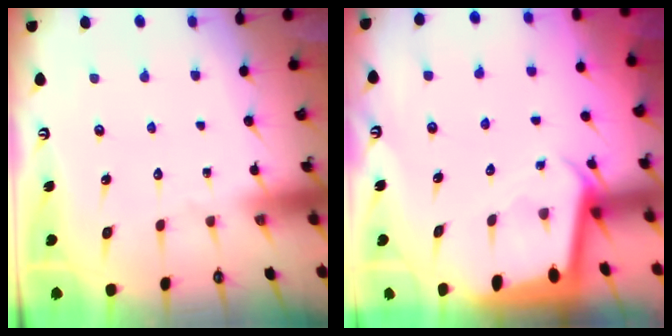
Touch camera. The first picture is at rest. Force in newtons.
{"total": 2.2, "press": 2.2, "slide": 0.1}